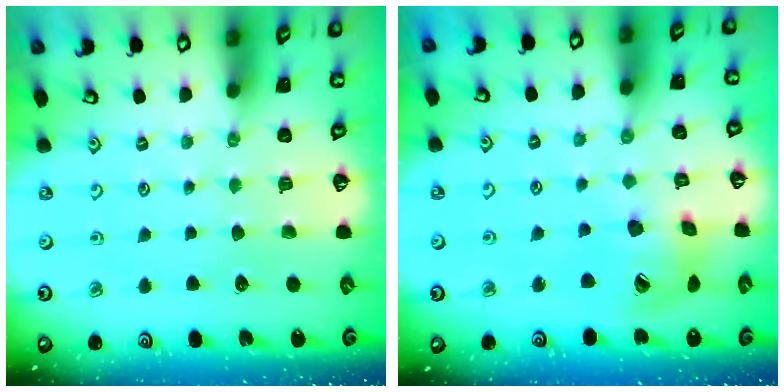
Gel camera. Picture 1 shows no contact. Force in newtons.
{"total": 14.5, "press": 14.4, "slide": 2.1}